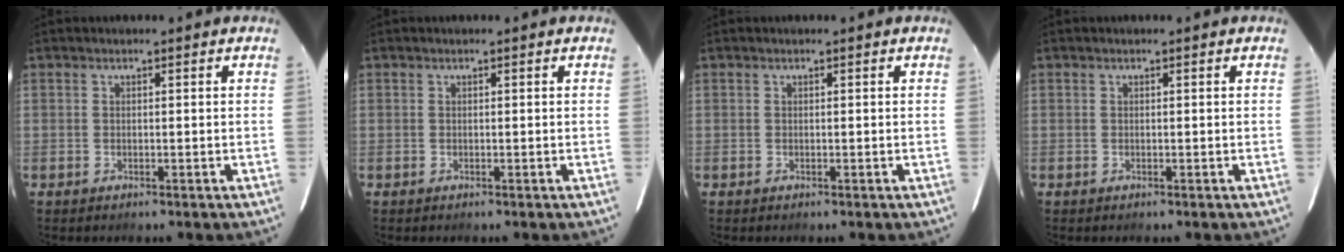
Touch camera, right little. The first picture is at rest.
{"total": 0.0}
{"total": 0.0}
{"total": 0.0}